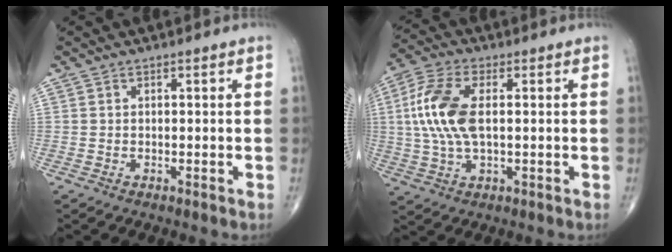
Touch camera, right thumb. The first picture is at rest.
{"total": 11.8, "force": [1.3, 5.6, 10.3], "torque": [-0.232, 0.010, 0.022]}